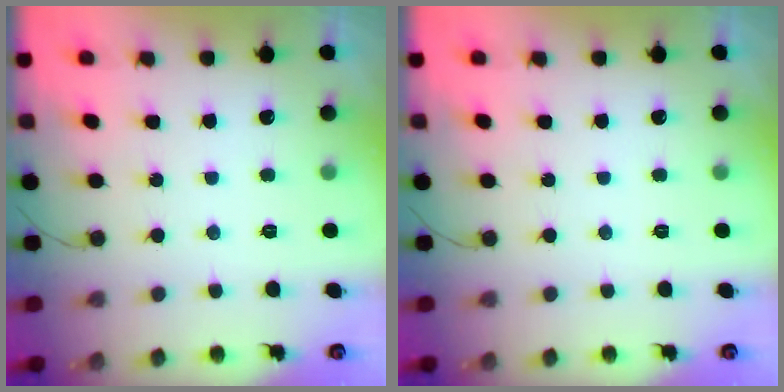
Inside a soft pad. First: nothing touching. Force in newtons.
{"total": 0.0}